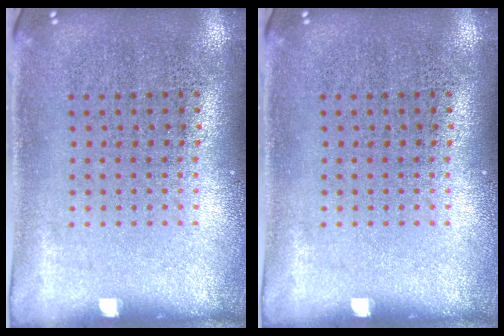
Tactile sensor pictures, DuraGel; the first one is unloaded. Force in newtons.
{"total": 0.0}